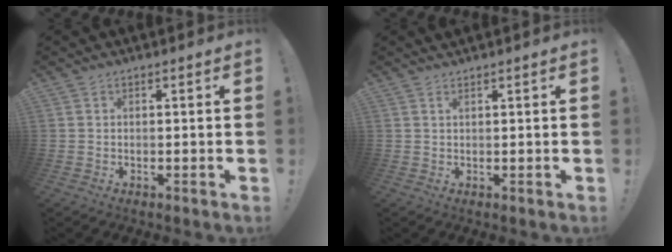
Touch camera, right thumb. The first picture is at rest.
{"total": 0.7, "force": [0.5, -0.1, 0.5], "torque": [-0.013, 0.002, 0.009]}